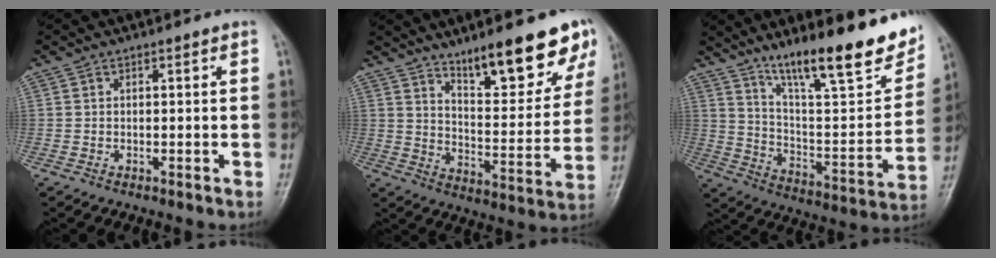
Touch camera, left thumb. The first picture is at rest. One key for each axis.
{"total": 16.5, "fx": 11.6, "fy": 4.7, "fz": 10.8, "tx": -0.107, "ty": -0.076, "tz": 0.181}
{"total": 23.3, "fx": 15.9, "fy": 4.9, "fz": 16.4, "tx": -0.215, "ty": -0.073, "tz": 0.261}